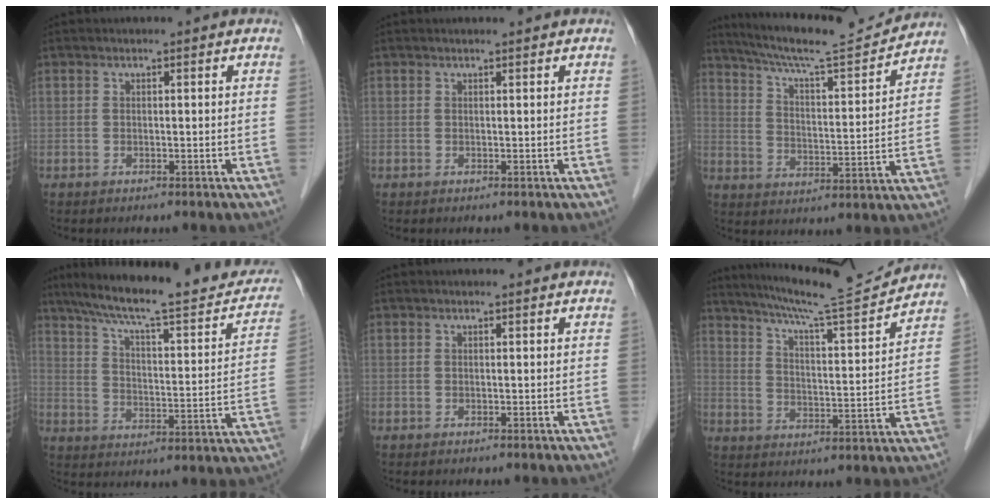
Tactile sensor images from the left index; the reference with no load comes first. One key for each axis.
{"total": 0.7, "fx": 0.6, "fy": 0.0, "fz": 0.3, "tx": -0.005, "ty": 0.002, "tz": 0.009}
{"total": 15.3, "fx": 14.4, "fy": 0.2, "fz": 5.1, "tx": -0.094, "ty": -0.009, "tz": 0.221}
{"total": 24.8, "fx": 20.3, "fy": 4.0, "fz": 13.6, "tx": -0.203, "ty": -0.002, "tz": 0.273}
{"total": 0.5, "fx": 0.5, "fy": 0.0, "fz": 0.2, "tx": -0.006, "ty": 0.001, "tz": 0.005}
{"total": 14.7, "fx": 13.8, "fy": -1.0, "fz": 5.0, "tx": -0.089, "ty": -0.022, "tz": 0.204}